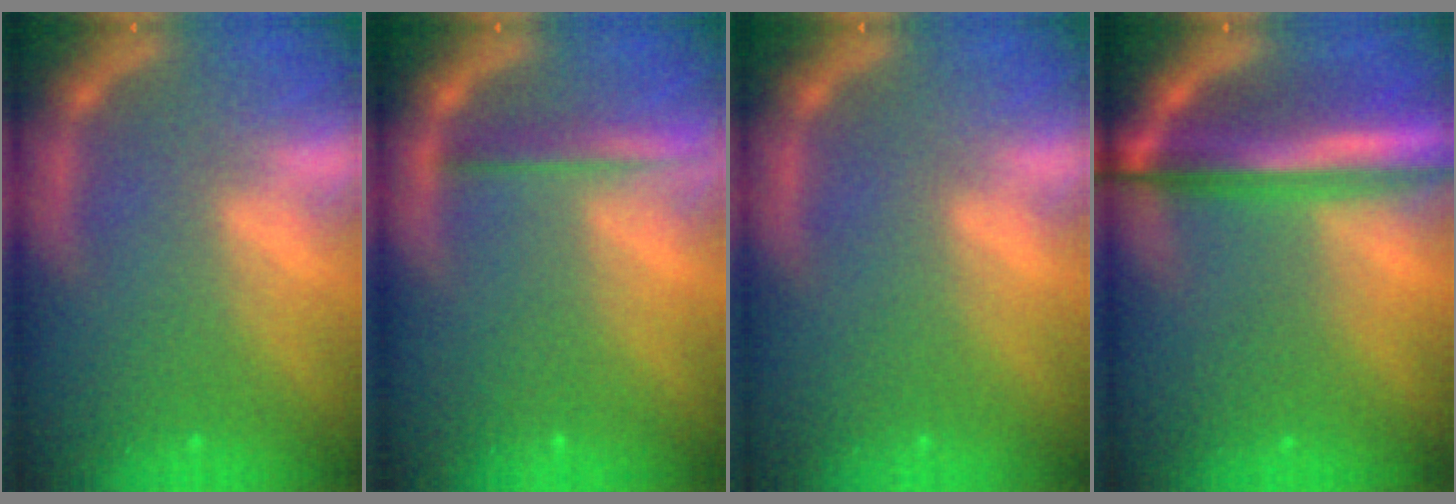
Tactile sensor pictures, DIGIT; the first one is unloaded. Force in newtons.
{"total": 2.5}
{"total": 0.0}
{"total": 8.6}